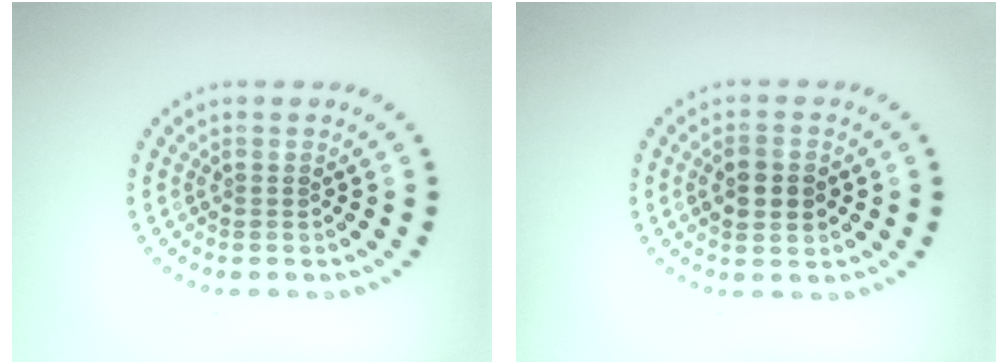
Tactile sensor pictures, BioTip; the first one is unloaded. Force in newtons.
{"total": 2.5, "press": 2.5, "slide": 0.2}